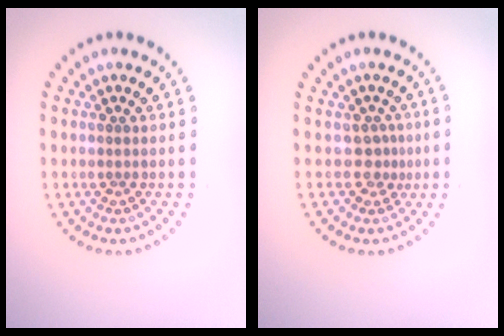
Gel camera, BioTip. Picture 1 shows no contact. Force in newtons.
{"total": 1.8, "press": 1.3, "slide": 1.2}